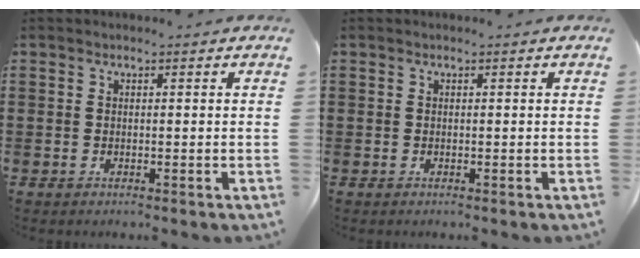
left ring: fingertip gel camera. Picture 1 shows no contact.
{"total": 0.0}